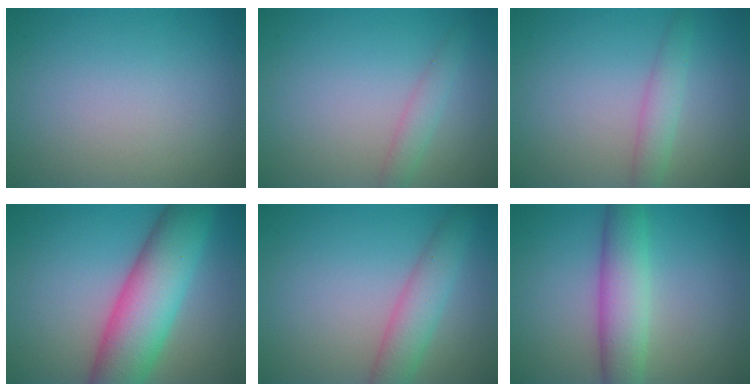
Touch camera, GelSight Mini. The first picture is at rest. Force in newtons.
{"total": 1.7, "press": 1.7, "slide": 0.1}
{"total": 2.2, "press": 2.2, "slide": 0.1}
{"total": 9.9, "press": 9.9, "slide": 0.3}
{"total": 3.9, "press": 3.9, "slide": 0.3}
{"total": 5.3, "press": 5.3, "slide": 0.2}